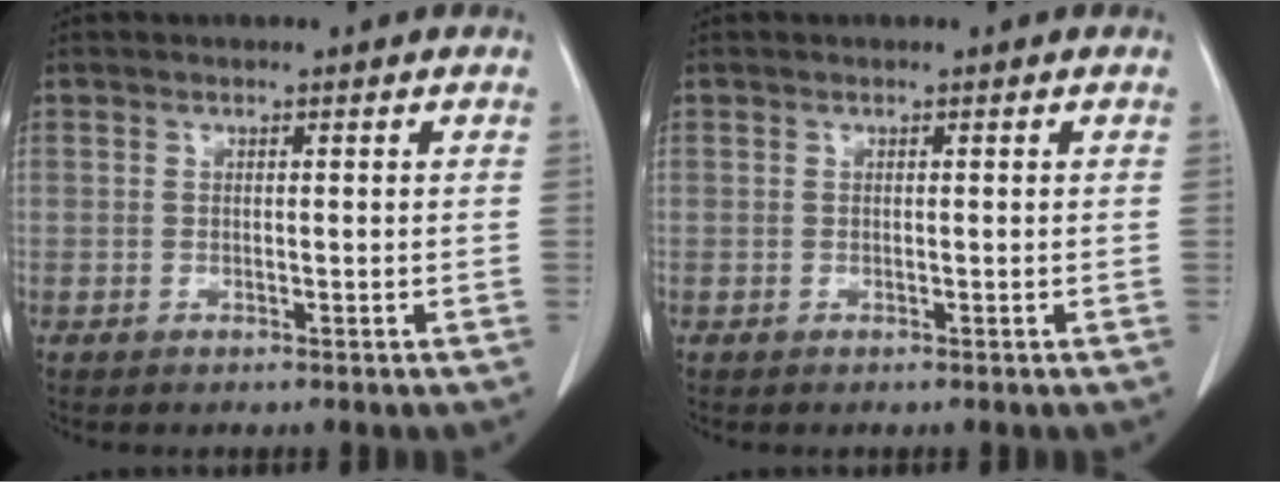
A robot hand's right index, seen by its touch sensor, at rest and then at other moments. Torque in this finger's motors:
{"motor_torque": [0.00, 0.00, 0.02, 0.01]}